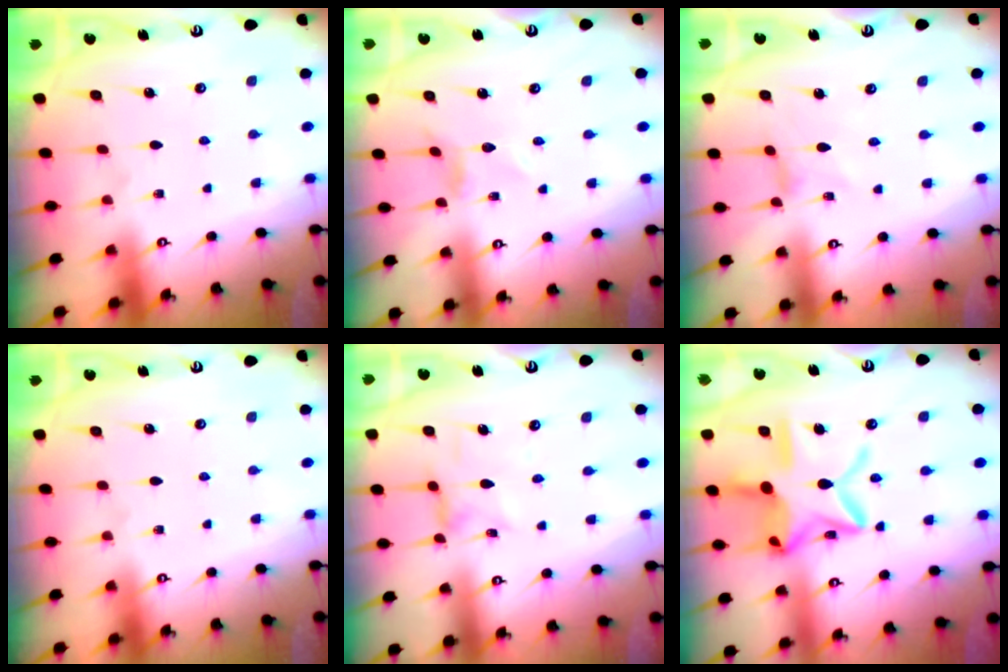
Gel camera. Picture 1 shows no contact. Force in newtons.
{"total": 2.2, "press": 2.2, "slide": 0.1}
{"total": 0.0}
{"total": 0.0}
{"total": 1.3, "press": 1.3, "slide": 0.2}
{"total": 18.3, "press": 18.3, "slide": 1.4}